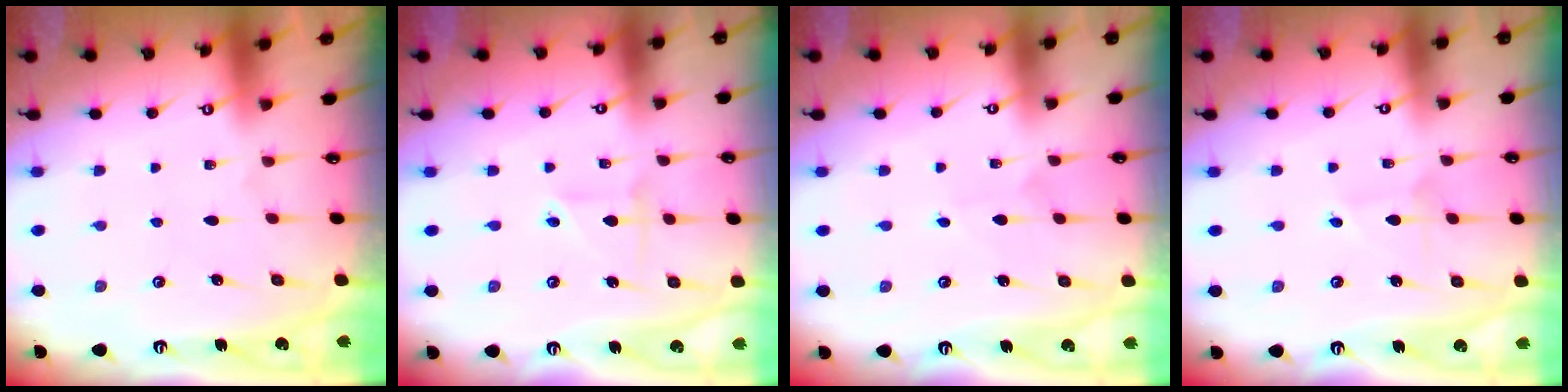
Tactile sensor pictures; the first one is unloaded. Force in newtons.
{"total": 2.5, "press": 2.3, "slide": 0.8}
{"total": 1.3, "press": 1.3, "slide": 0.1}
{"total": 3.1, "press": 3.1, "slide": 0.3}